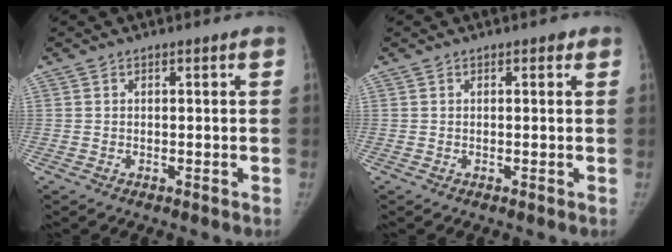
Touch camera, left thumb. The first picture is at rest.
{"total": 0.6, "force": [0.3, 0.4, 0.4], "torque": [0.002, 0.000, 0.000]}